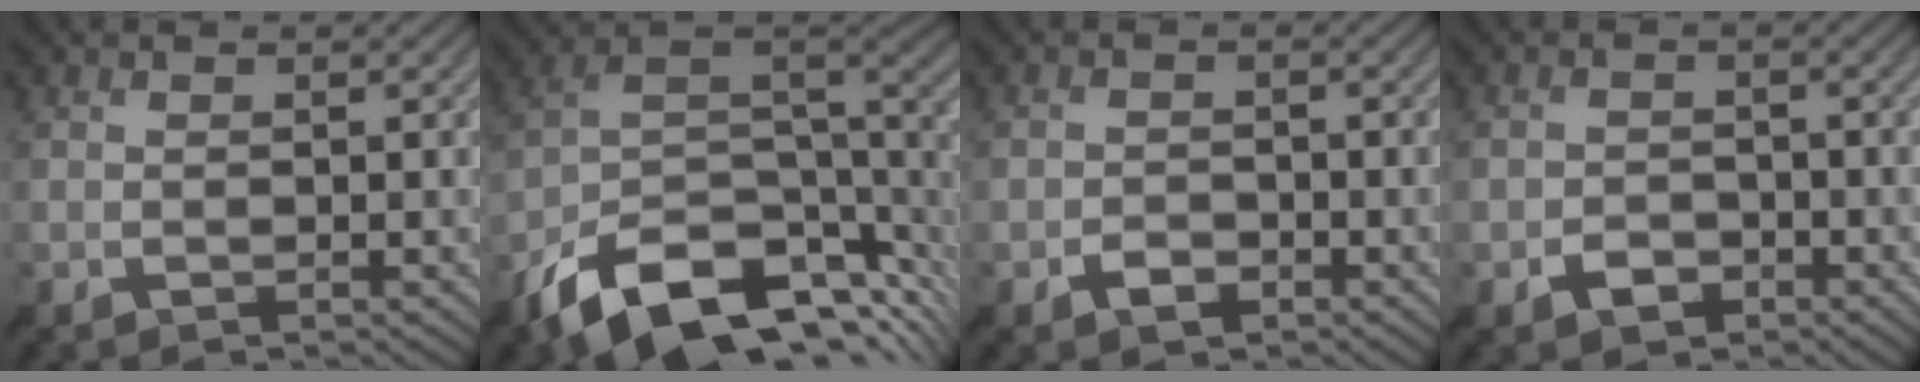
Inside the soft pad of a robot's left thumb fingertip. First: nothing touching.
{"total": 15.3, "force": [-8.1, 7.6, 10.6], "torque": [-0.226, -0.021, -0.131]}
{"total": 1.8, "force": [-0.9, 1.2, 0.9], "torque": [-0.015, 0.007, -0.019]}
{"total": 2.3, "force": [-1.2, 1.7, 1.0], "torque": [-0.014, 0.005, -0.027]}